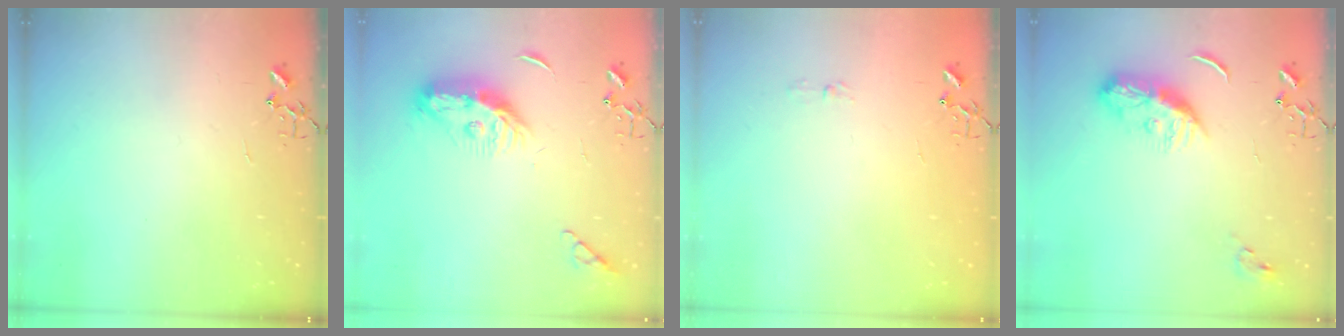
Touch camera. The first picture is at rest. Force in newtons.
{"total": 11.4, "press": 11.4, "slide": 0.5}
{"total": 2.9, "press": 2.9, "slide": 0.5}
{"total": 10.1, "press": 10.1, "slide": 0.1}